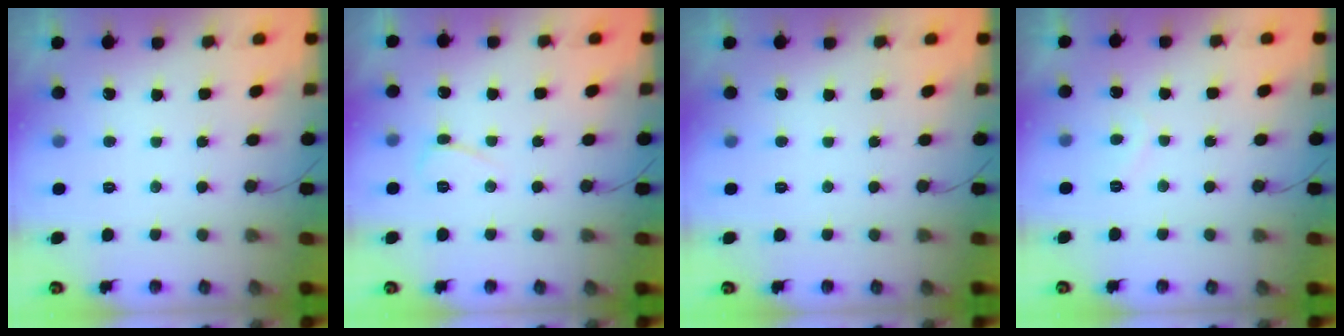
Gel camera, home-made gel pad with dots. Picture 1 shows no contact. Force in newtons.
{"total": 4.0, "press": 3.9, "slide": 0.5}
{"total": 0.0}
{"total": 1.4, "press": 1.3, "slide": 0.5}